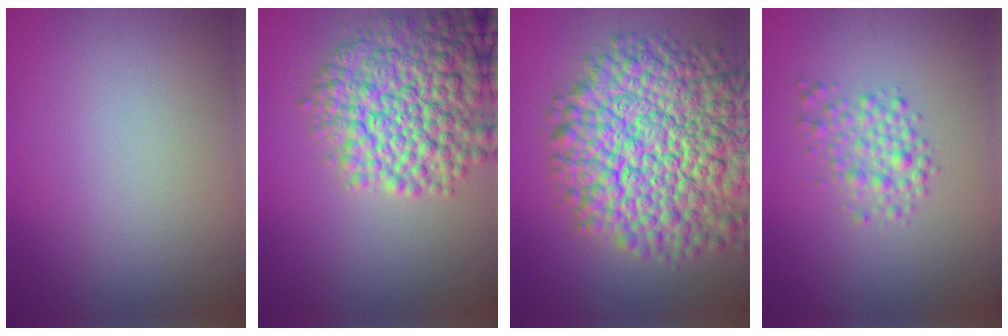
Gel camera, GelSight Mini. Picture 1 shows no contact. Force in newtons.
{"total": 9.2, "press": 9.2, "slide": 0.3}
{"total": 15.7, "press": 15.6, "slide": 0.7}
{"total": 2.6, "press": 2.6, "slide": 0.1}